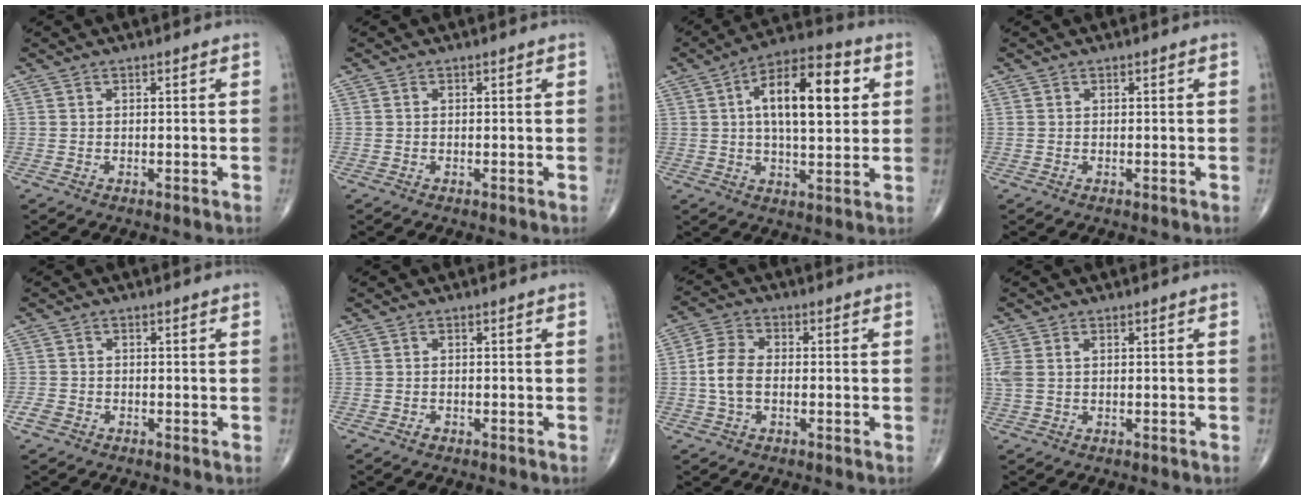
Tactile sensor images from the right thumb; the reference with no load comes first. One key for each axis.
{"total": 0.0}
{"total": 15.8, "fx": 3.6, "fy": 6.9, "fz": 13.8, "tx": -0.203, "ty": 0.013, "tz": 0.050}
{"total": 0.0}
{"total": 2.1, "fx": -1.0, "fy": 1.5, "fz": 1.0, "tx": -0.019, "ty": 0.000, "tz": -0.023}
{"total": 0.6, "fx": -0.4, "fy": 0.4, "fz": 0.2, "tx": -0.002, "ty": 0.000, "tz": -0.008}
{"total": 6.5, "fx": -0.5, "fy": 4.1, "fz": 5.0, "tx": -0.105, "ty": 0.016, "tz": -0.018}
{"total": 3.7, "fx": 0.7, "fy": 2.3, "fz": 2.8, "tx": -0.093, "ty": 0.014, "tz": 0.018}